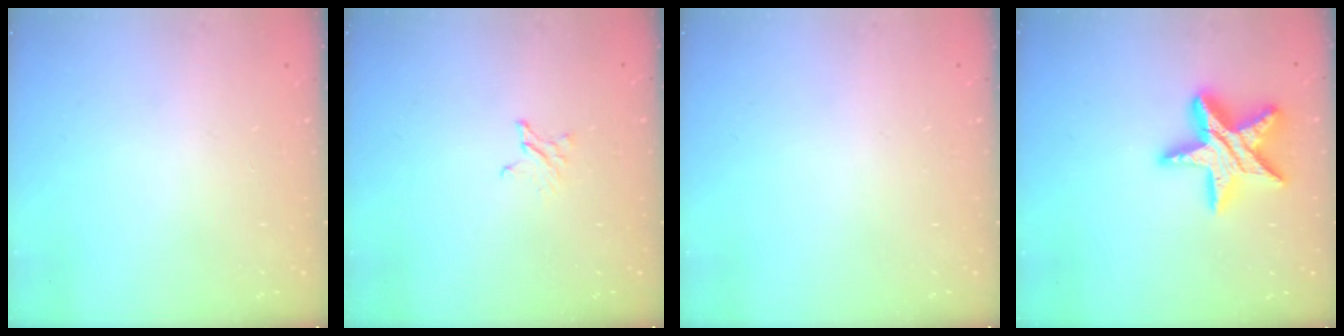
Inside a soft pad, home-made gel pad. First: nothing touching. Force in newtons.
{"total": 2.0, "press": 2.0, "slide": 0.2}
{"total": 0.0}
{"total": 17.0, "press": 17.0, "slide": 1.3}